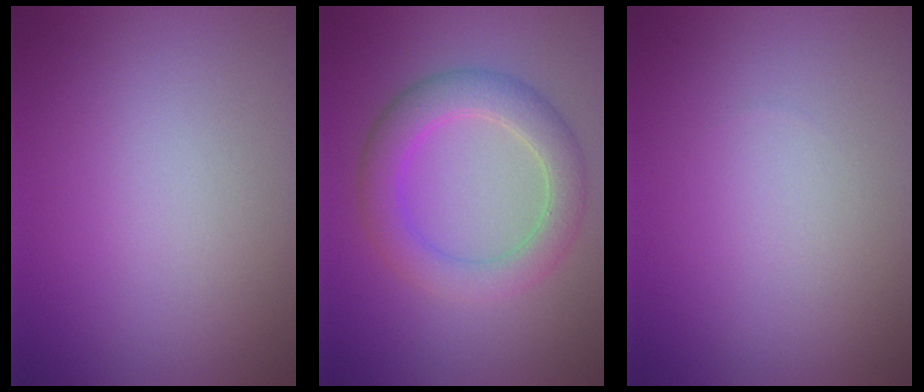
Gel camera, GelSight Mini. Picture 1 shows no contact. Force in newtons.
{"total": 4.5, "press": 4.5, "slide": 0.0}
{"total": 0.0}